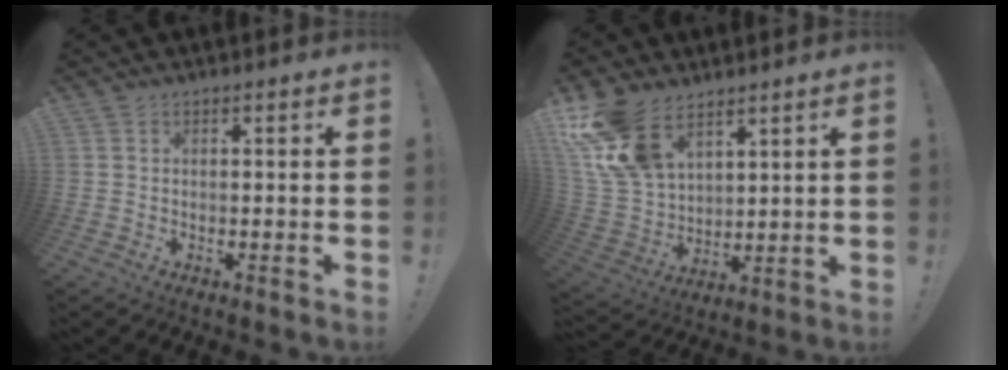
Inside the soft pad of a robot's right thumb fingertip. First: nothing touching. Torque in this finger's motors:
{"motor_torque": [1.22, 1.36, 1.32, 1.22, 0.12]}